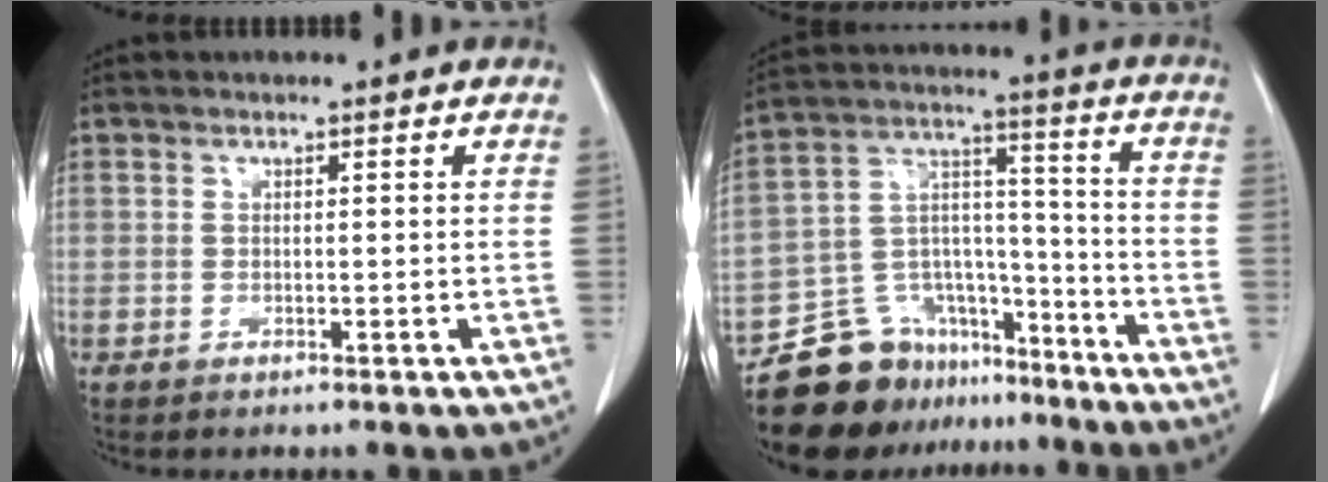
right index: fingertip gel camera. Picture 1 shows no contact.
{"total": 14.5, "force": [-11.8, 7.8, 3.0], "torque": [-0.045, 0.072, -0.198]}